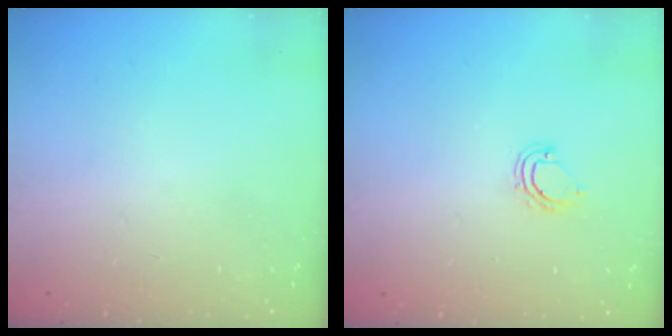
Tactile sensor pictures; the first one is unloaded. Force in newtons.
{"total": 5.0, "press": 5.0, "slide": 0.2}